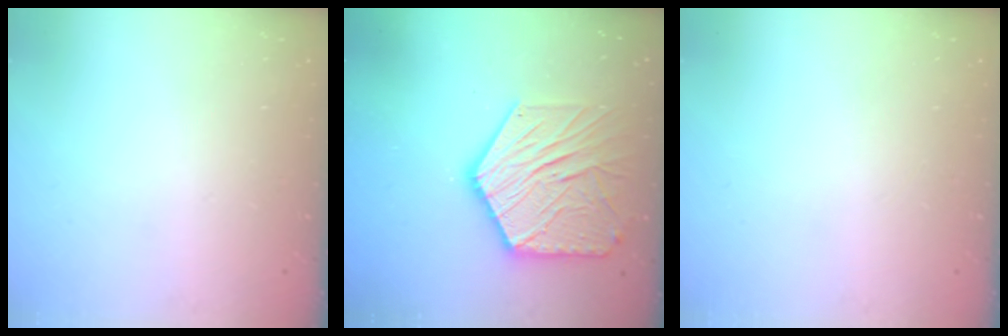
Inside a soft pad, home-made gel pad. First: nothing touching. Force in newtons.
{"total": 19.6, "press": 19.5, "slide": 1.8}
{"total": 0.0}